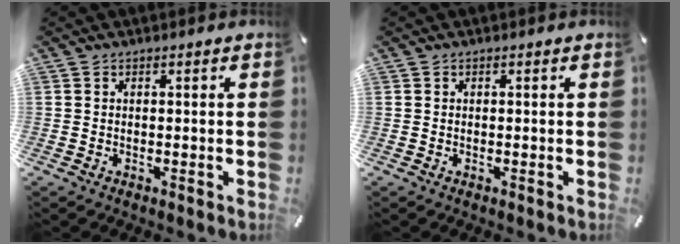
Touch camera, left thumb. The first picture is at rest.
{"total": 0.0}